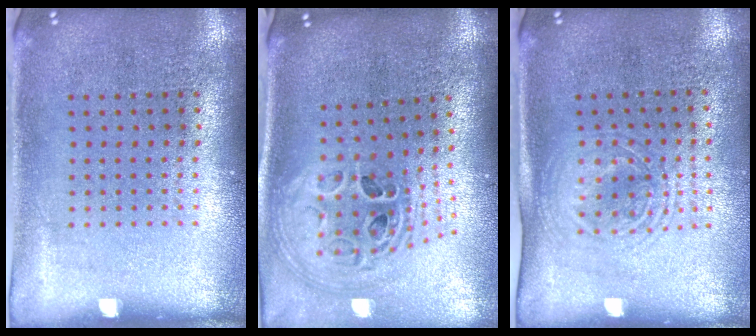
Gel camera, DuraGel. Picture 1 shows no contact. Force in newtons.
{"total": 1.9, "press": 1.6, "slide": 1.1}
{"total": 1.6, "press": 1.4, "slide": 0.9}